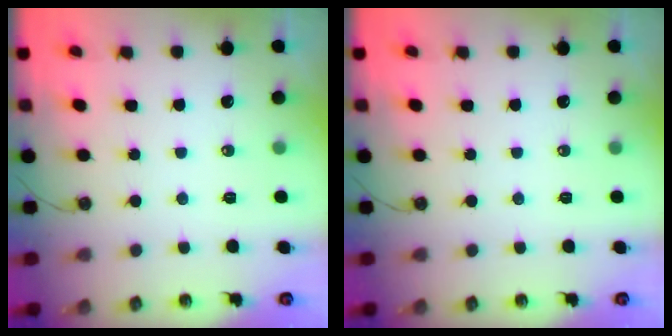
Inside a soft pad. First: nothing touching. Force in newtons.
{"total": 0.0}